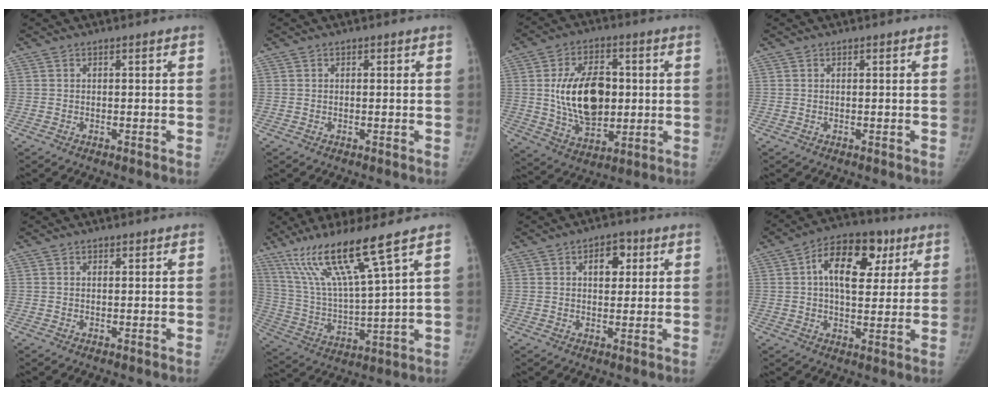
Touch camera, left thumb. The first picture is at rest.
{"total": 0.0}
{"total": 16.1, "force": [1.2, 10.1, 12.6], "torque": [-0.176, -0.004, 0.028]}
{"total": 0.0}
{"total": 0.8, "force": [0.4, 0.6, 0.4], "torque": [-0.004, -0.001, 0.005]}
{"total": 16.5, "force": [10.5, 0.5, 12.7], "torque": [-0.242, -0.047, 0.205]}
{"total": 5.6, "force": [1.9, 3.7, 3.8], "torque": [-0.022, -0.002, 0.023]}
{"total": 14.4, "force": [4.7, 8.7, 10.5], "torque": [-0.128, 0.007, 0.068]}